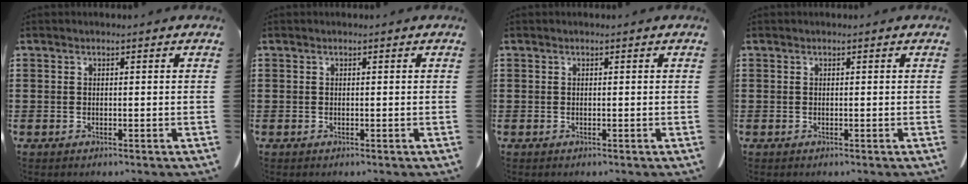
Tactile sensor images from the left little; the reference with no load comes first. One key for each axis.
{"total": 0.0}
{"total": 0.0}
{"total": 0.0}